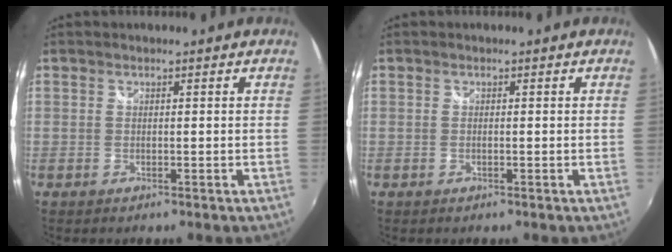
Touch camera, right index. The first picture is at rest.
{"total": 0.0}